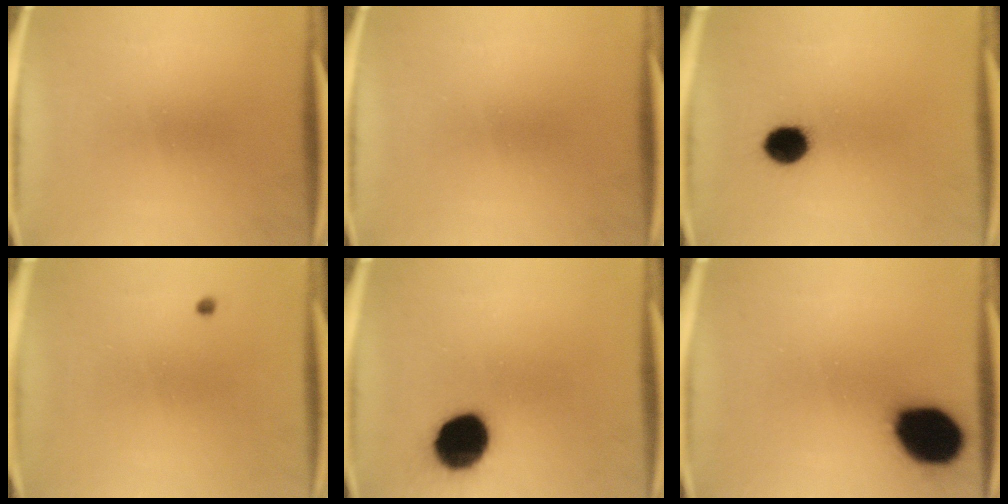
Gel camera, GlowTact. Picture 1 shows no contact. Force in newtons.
{"total": 0.0}
{"total": 6.5}
{"total": 0.5}
{"total": 14.1}
{"total": 17.1}